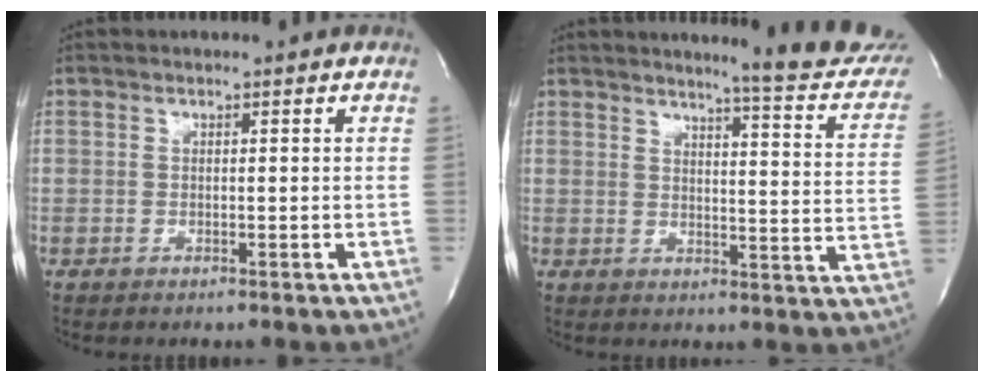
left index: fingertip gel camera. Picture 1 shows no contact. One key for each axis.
{"total": 14.1, "fx": 12.9, "fy": 0.3, "fz": 5.7, "tx": -0.068, "ty": -0.075, "tz": 0.135}